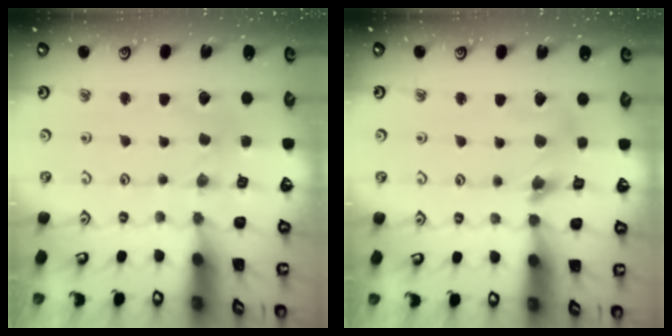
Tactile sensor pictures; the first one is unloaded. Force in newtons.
{"total": 6.2, "press": 6.2, "slide": 0.7}